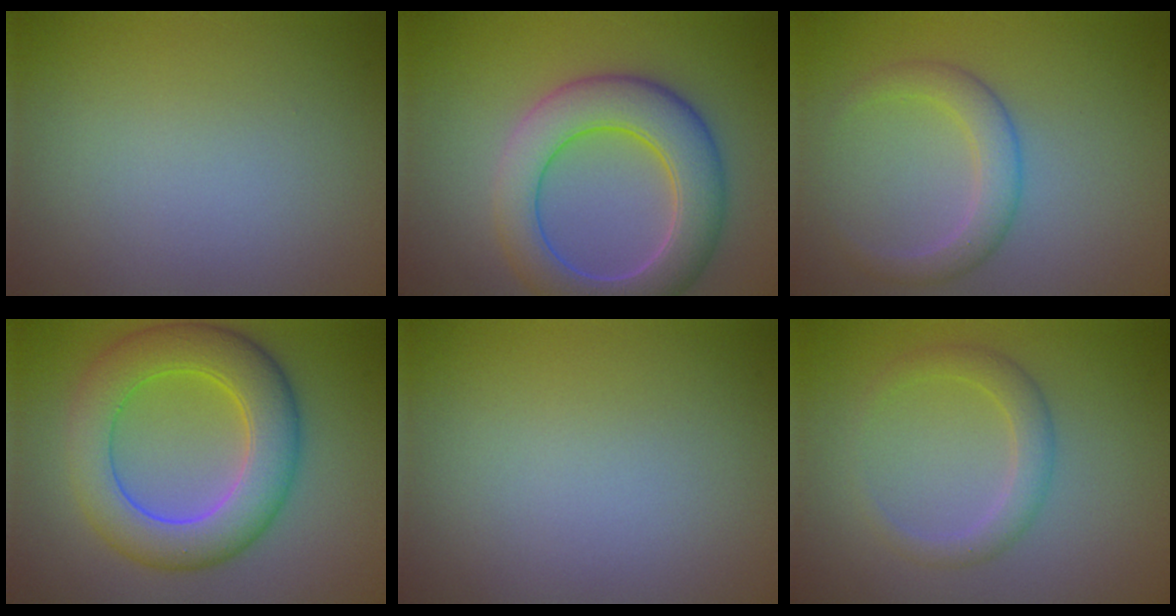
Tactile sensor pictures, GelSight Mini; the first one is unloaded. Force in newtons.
{"total": 7.3, "press": 7.3, "slide": 0.7}
{"total": 2.9, "press": 2.9, "slide": 0.3}
{"total": 7.7, "press": 7.7, "slide": 0.2}
{"total": 0.0}
{"total": 2.4, "press": 2.3, "slide": 0.2}